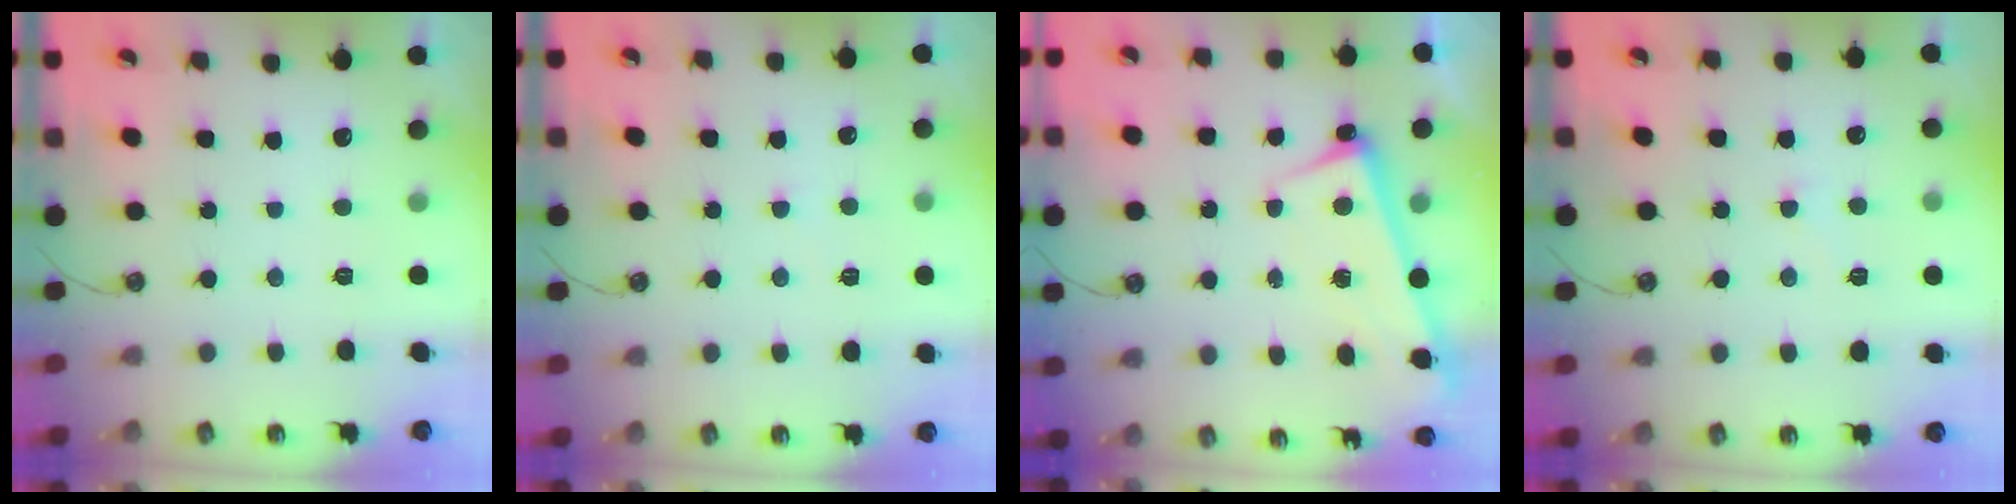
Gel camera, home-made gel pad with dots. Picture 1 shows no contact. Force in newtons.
{"total": 5.4, "press": 5.4, "slide": 0.4}
{"total": 2.6, "press": 2.5, "slide": 0.7}
{"total": 4.5, "press": 4.4, "slide": 1.0}